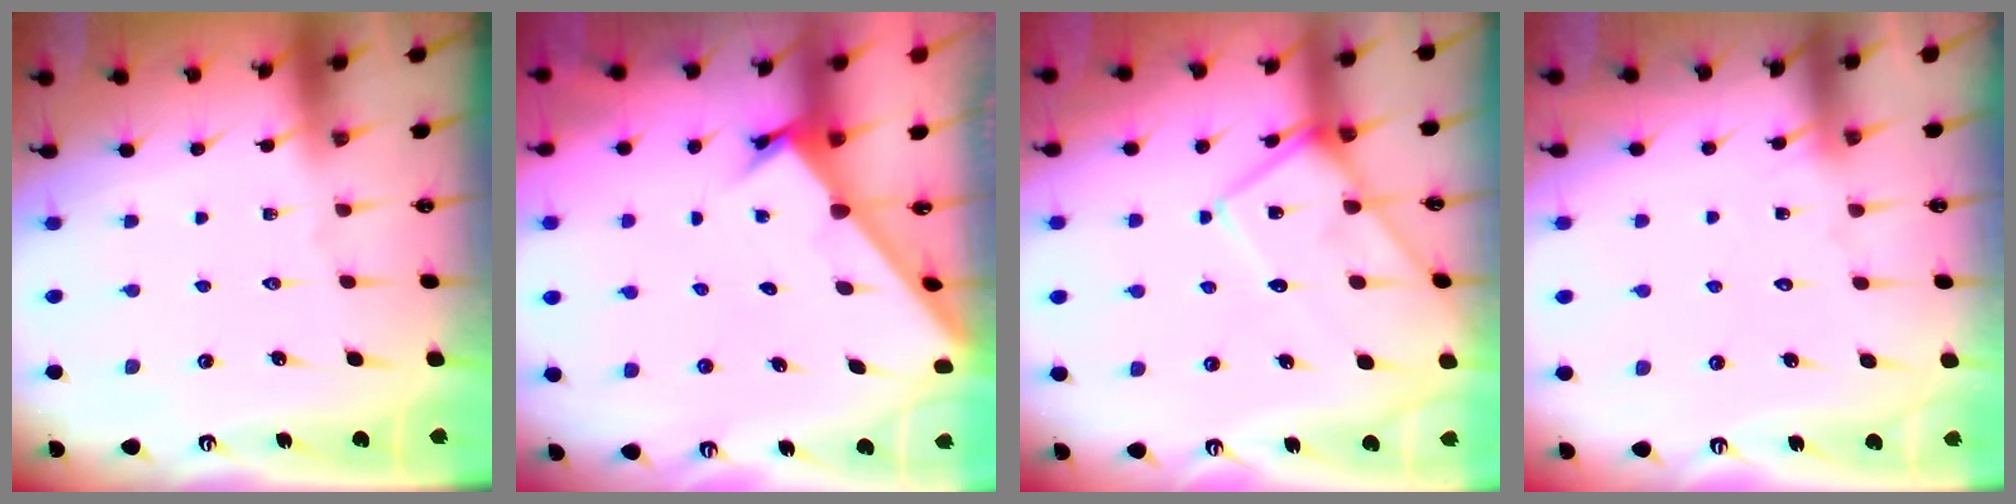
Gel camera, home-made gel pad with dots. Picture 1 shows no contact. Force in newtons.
{"total": 2.0, "press": 2.0, "slide": 0.2}
{"total": 10.3, "press": 10.2, "slide": 0.9}
{"total": 6.2, "press": 6.1, "slide": 0.4}